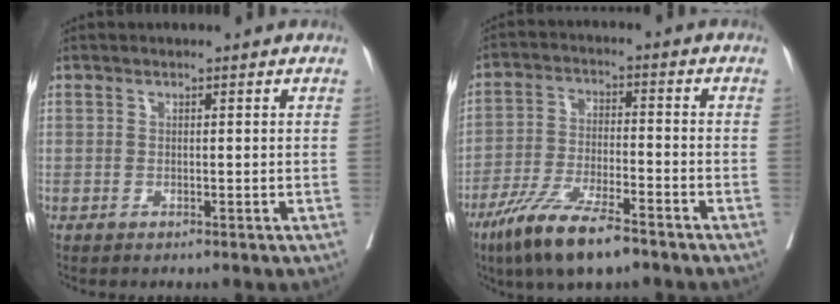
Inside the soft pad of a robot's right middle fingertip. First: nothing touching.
{"total": 11.7, "force": [-8.2, 2.1, 8.1], "torque": [-0.156, -0.025, -0.148]}